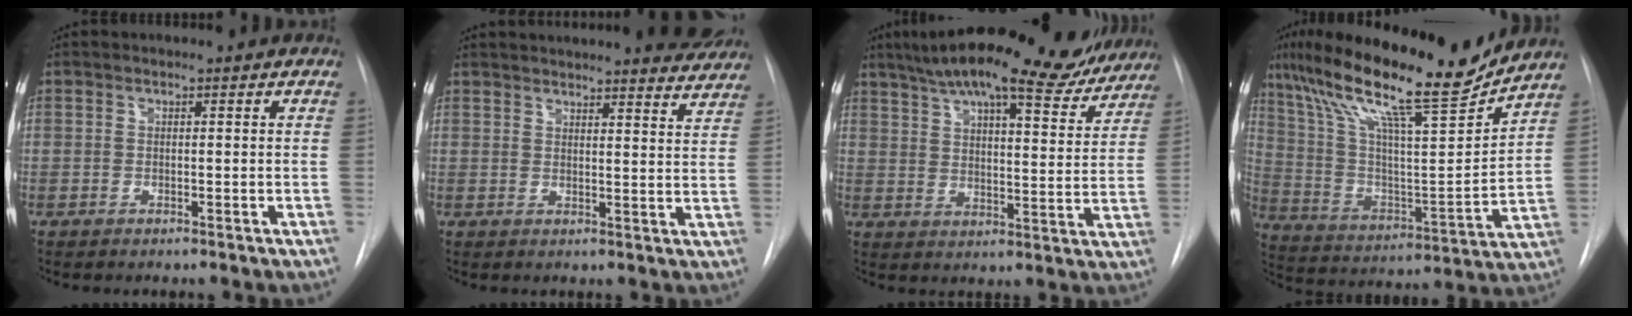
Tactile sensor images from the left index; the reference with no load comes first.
{"total": 16.9, "force": [15.9, 2.0, 5.4], "torque": [-0.070, -0.010, 0.189]}
{"total": 24.1, "force": [20.0, 5.9, 12.1], "torque": [-0.198, 0.020, 0.264]}
{"total": 22.6, "force": [18.3, 1.8, 13.1], "torque": [-0.245, -0.002, 0.308]}